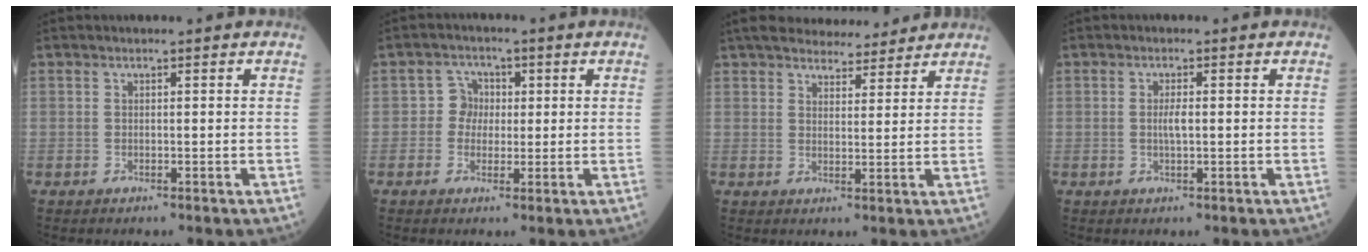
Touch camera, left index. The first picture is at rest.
{"total": 3.4, "force": [0.1, 3.3, 0.9], "torque": [-0.009, 0.007, -0.003]}
{"total": 12.4, "force": [11.2, 3.2, 4.3], "torque": [-0.054, 0.017, 0.160]}
{"total": 1.7, "force": [-0.2, 0.3, 1.7], "torque": [-0.035, -0.003, -0.003]}